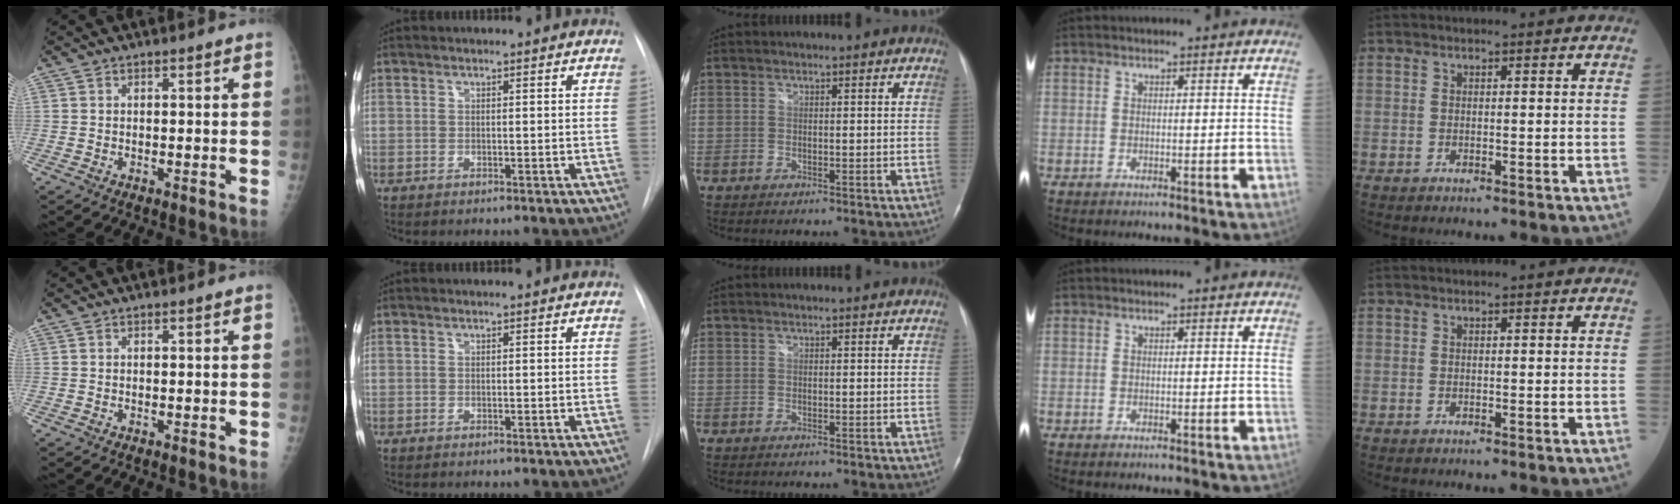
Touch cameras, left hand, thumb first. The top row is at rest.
{}